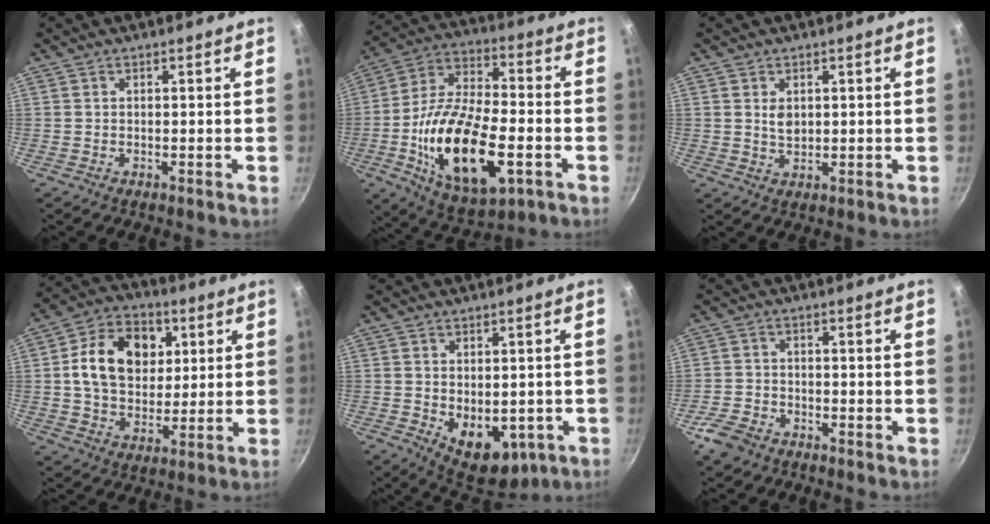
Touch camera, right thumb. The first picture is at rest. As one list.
[{"total": 23.5, "force": [-6.3, 11.2, 19.6], "torque": [-0.350, 0.021, -0.108]}, {"total": 2.9, "force": [0.8, 1.9, 2.1], "torque": [-0.034, -0.005, 0.018]}, {"total": 16.2, "force": [3.7, 12.1, 10.2], "torque": [-0.141, 0.007, 0.053]}, {"total": 11.1, "force": [-2.2, 7.1, 8.2], "torque": [-0.081, -0.013, -0.010]}, {"total": 5.8, "force": [-3.7, 3.6, 2.6], "torque": [-0.055, 0.027, -0.074]}]